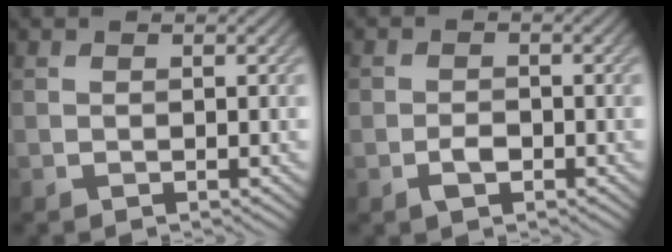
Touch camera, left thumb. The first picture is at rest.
{"total": 2.2, "force": [-1.0, 1.4, 1.4], "torque": [-0.026, 0.000, -0.022]}